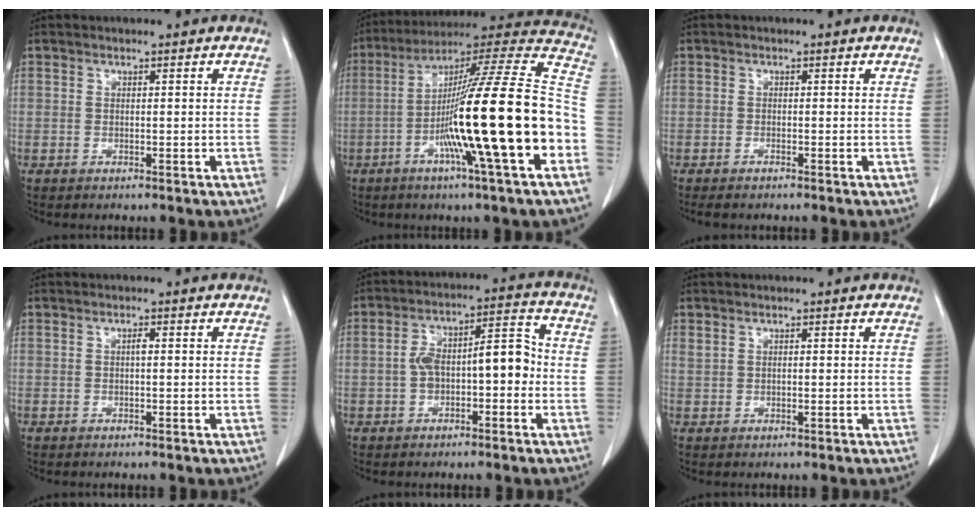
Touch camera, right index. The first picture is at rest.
{"total": 26.0, "force": [-6.7, -0.3, 25.2], "torque": [-0.356, -0.009, -0.128]}
{"total": 1.8, "force": [-1.5, 0.1, 0.9], "torque": [-0.012, -0.002, -0.020]}
{"total": 0.7, "force": [0.0, 0.1, 0.7], "torque": [-0.012, 0.001, 0.000]}
{"total": 9.2, "force": [-1.1, 3.5, 8.4], "torque": [-0.146, 0.044, -0.017]}
{"total": 0.8, "force": [0.5, 0.3, 0.6], "torque": [-0.017, 0.004, 0.014]}